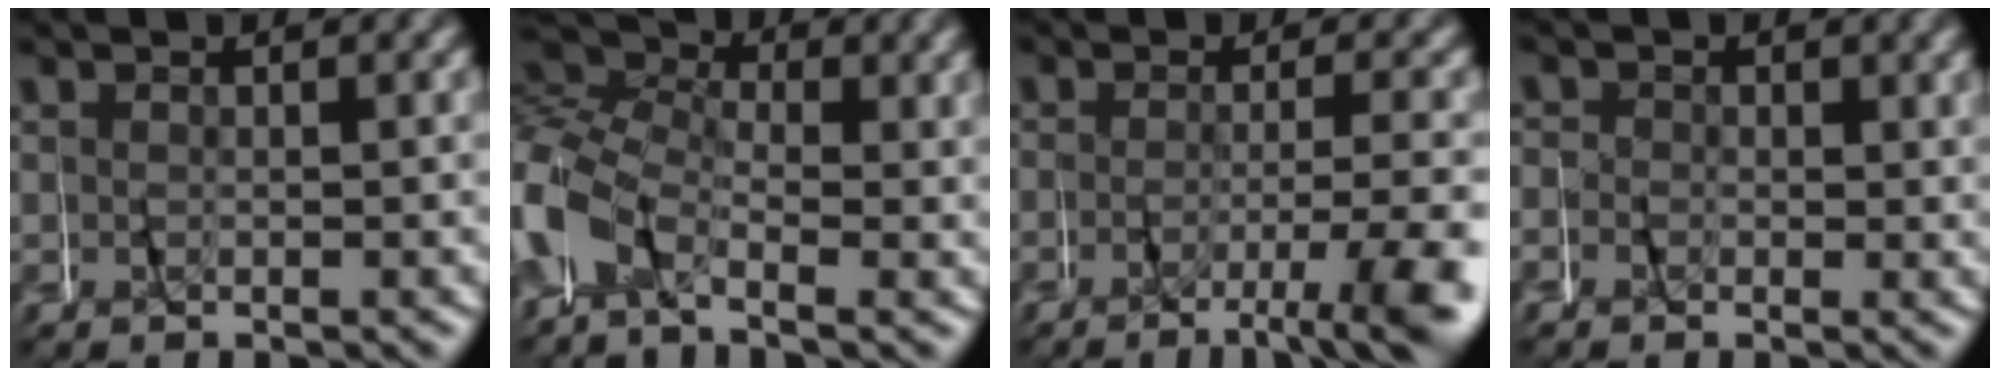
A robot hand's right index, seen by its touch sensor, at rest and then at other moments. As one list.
[{"total": 6.9, "force": [0.4, 5.8, 3.8], "torque": [-0.104, 0.002, -0.007]}, {"total": 5.3, "force": [-3.2, 0.8, 4.2], "torque": [-0.049, -0.012, -0.047]}, {"total": 1.6, "force": [0.2, 1.6, -0.2], "torque": [0.014, 0.000, -0.005]}]